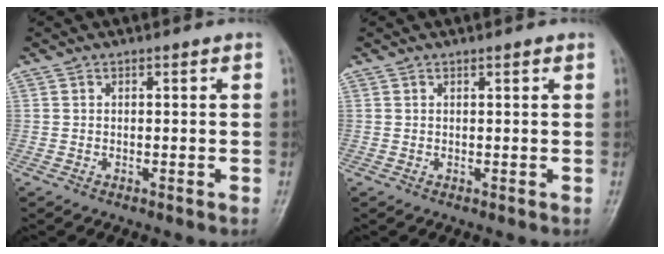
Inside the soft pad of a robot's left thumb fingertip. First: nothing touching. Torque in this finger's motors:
{"motor_torque": [-0.15, -0.04, -0.22, 0.11, 0.02]}